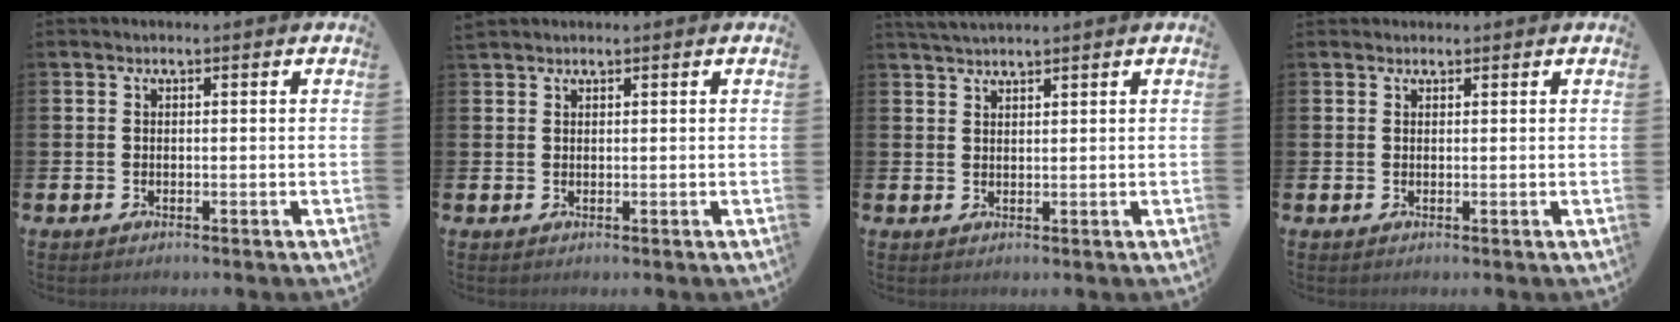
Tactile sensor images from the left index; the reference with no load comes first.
{"total": 1.0, "force": [0.9, 0.2, -0.1], "torque": [0.001, 0.002, 0.018]}
{"total": 2.2, "force": [2.2, 0.1, 0.4], "torque": [-0.007, -0.005, 0.041]}
{"total": 0.9, "force": [0.9, 0.4, -0.1], "torque": [0.009, 0.001, 0.014]}